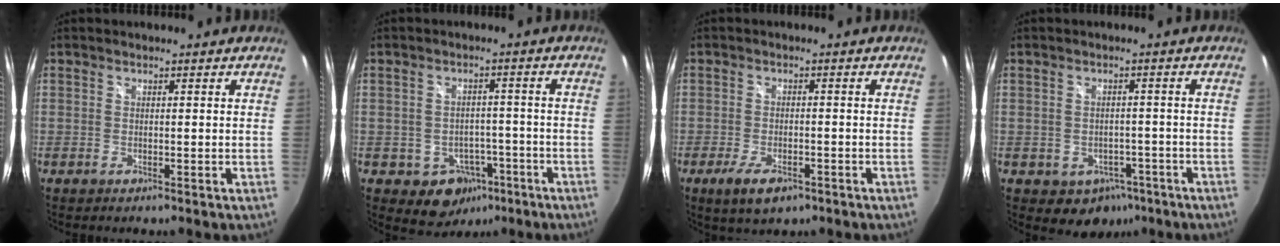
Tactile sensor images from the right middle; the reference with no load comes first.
{"total": 7.5, "force": [-3.8, 6.1, 2.1], "torque": [-0.043, 0.021, -0.030]}
{"total": 6.1, "force": [-3.6, 2.6, 4.2], "torque": [-0.095, -0.017, -0.061]}
{"total": 6.1, "force": [-3.2, 4.9, 1.9], "torque": [-0.041, 0.008, -0.026]}